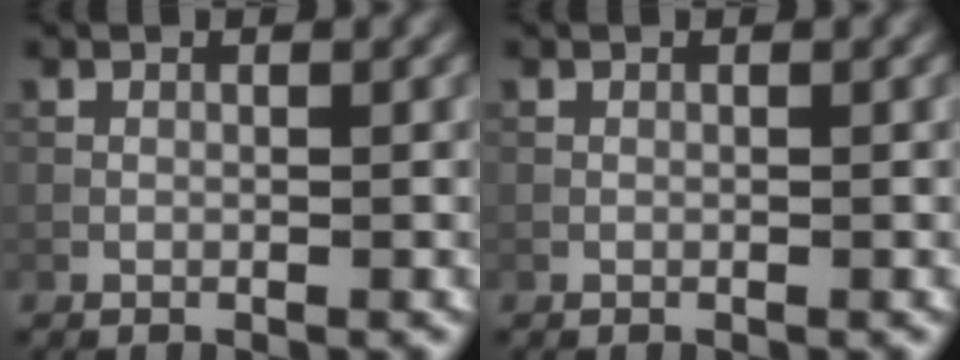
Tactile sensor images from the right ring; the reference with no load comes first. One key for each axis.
{"total": 0.0}